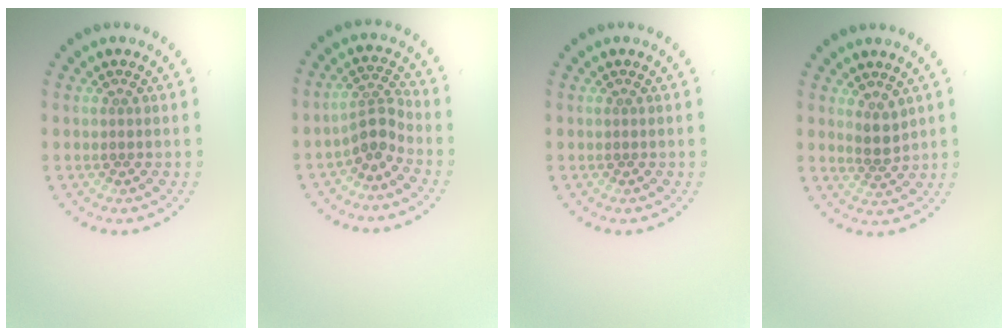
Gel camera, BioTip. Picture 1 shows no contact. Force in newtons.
{"total": 2.5, "press": 1.7, "slide": 1.9}
{"total": 0.0}
{"total": 1.8, "press": 1.4, "slide": 1.1}